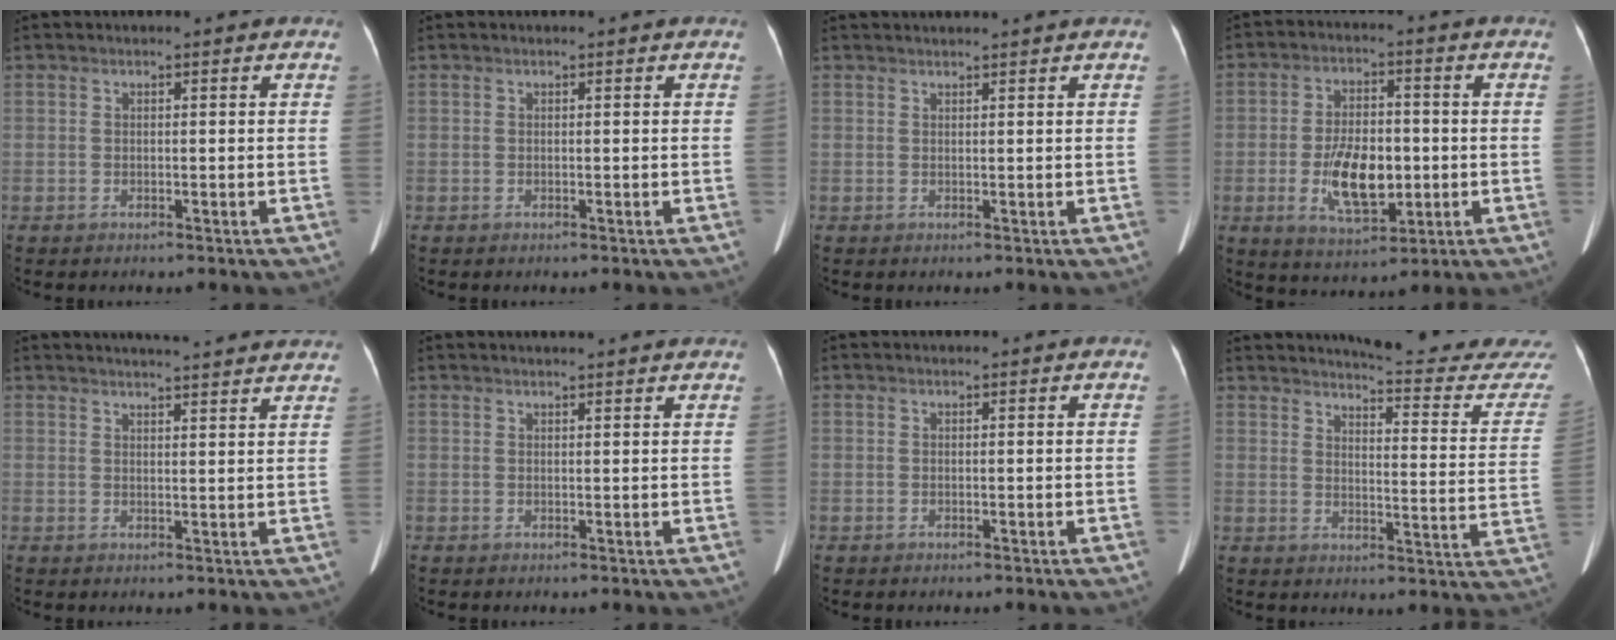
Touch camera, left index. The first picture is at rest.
{"total": 0.0}
{"total": 5.3, "force": [5.0, -0.5, 1.7], "torque": [-0.016, 0.030, 0.063]}
{"total": 10.0, "force": [-1.9, 4.7, 8.6], "torque": [-0.163, -0.002, -0.028]}
{"total": 11.6, "force": [10.7, 0.5, 4.4], "torque": [-0.056, 0.012, 0.121]}
{"total": 5.3, "force": [4.9, 0.3, 2.0], "torque": [-0.024, 0.023, 0.053]}
{"total": 0.0}
{"total": 19.0, "force": [18.5, -0.3, 4.0], "torque": [-0.054, -0.132, 0.202]}